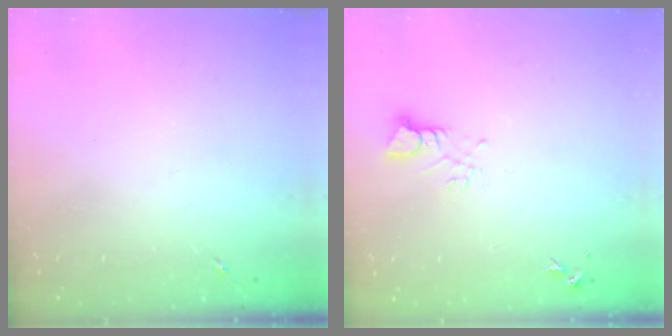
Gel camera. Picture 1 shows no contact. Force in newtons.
{"total": 3.5, "press": 3.5, "slide": 0.2}